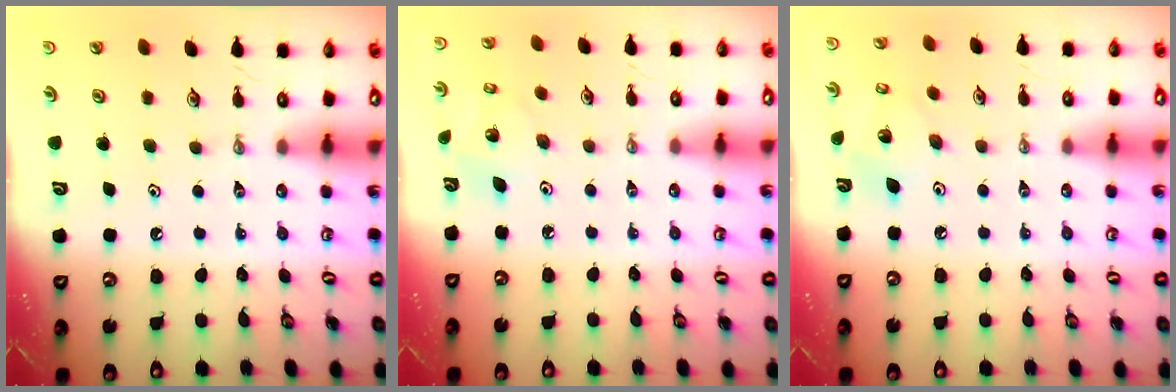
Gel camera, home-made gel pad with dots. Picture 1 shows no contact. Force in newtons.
{"total": 5.2, "press": 5.2, "slide": 0.4}
{"total": 9.2, "press": 9.2, "slide": 0.6}